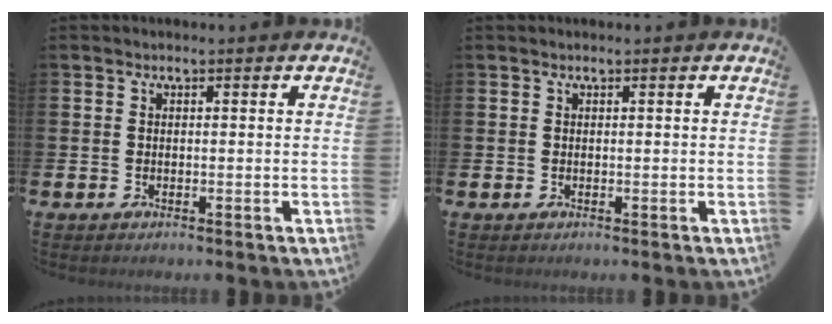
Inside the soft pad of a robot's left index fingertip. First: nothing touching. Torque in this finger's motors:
{"motor_torque": [0.08, -0.12, -0.13, -0.01]}